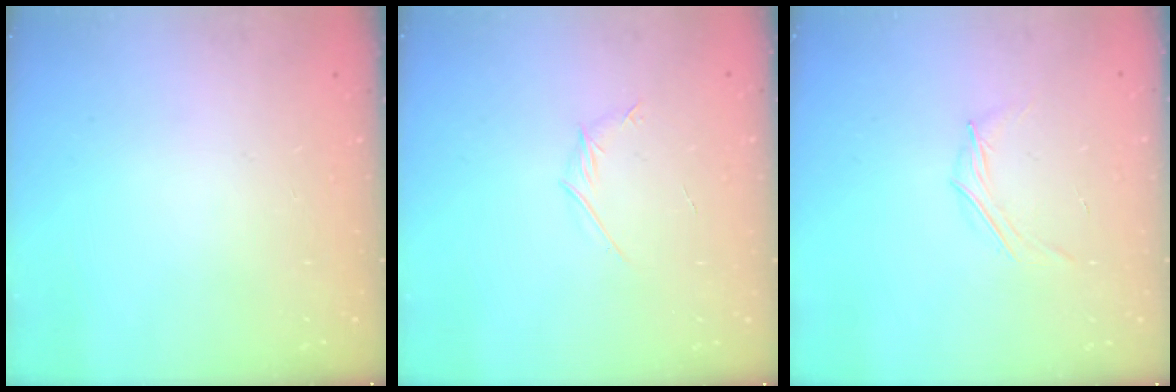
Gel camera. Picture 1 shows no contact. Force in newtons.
{"total": 3.2, "press": 3.0, "slide": 0.9}
{"total": 3.9, "press": 3.7, "slide": 1.2}